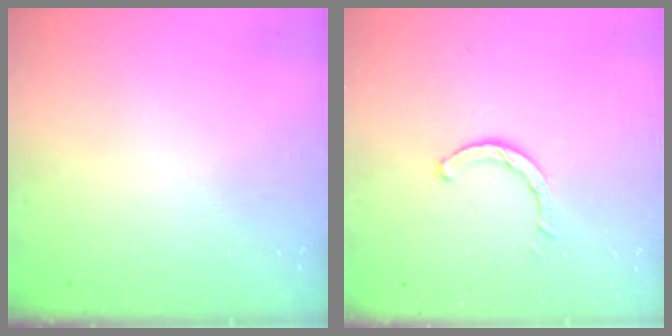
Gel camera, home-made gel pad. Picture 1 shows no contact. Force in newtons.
{"total": 2.5, "press": 2.5, "slide": 0.1}